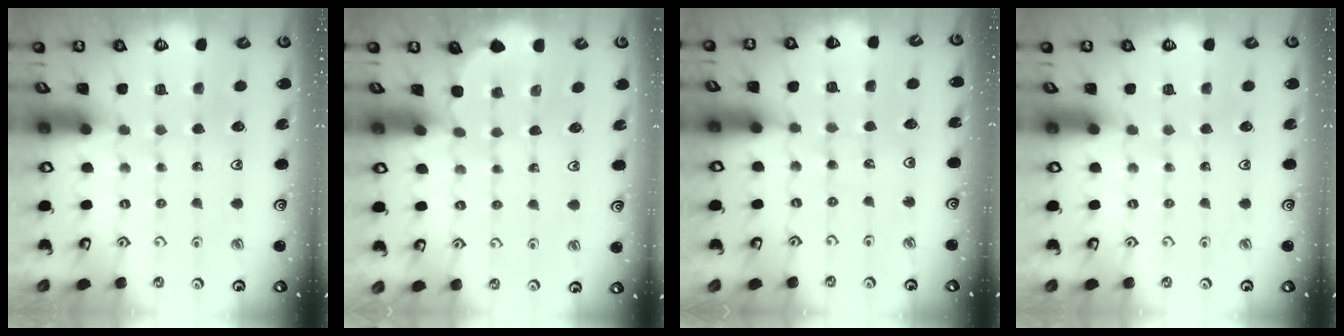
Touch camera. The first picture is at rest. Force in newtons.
{"total": 2.1, "press": 2.1, "slide": 0.2}
{"total": 3.7, "press": 3.4, "slide": 1.5}
{"total": 0.0}